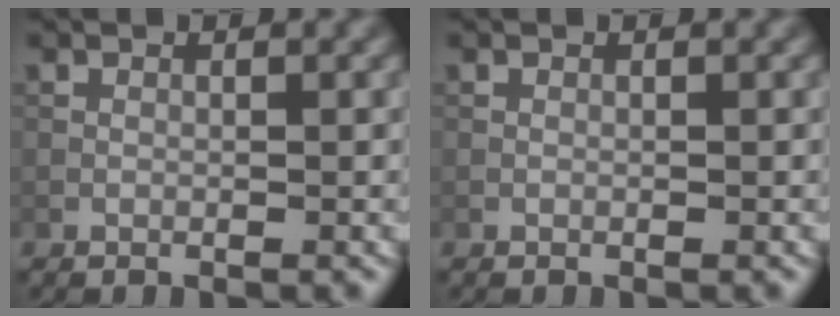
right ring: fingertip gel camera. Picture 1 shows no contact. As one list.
[{"total": 0.0}]